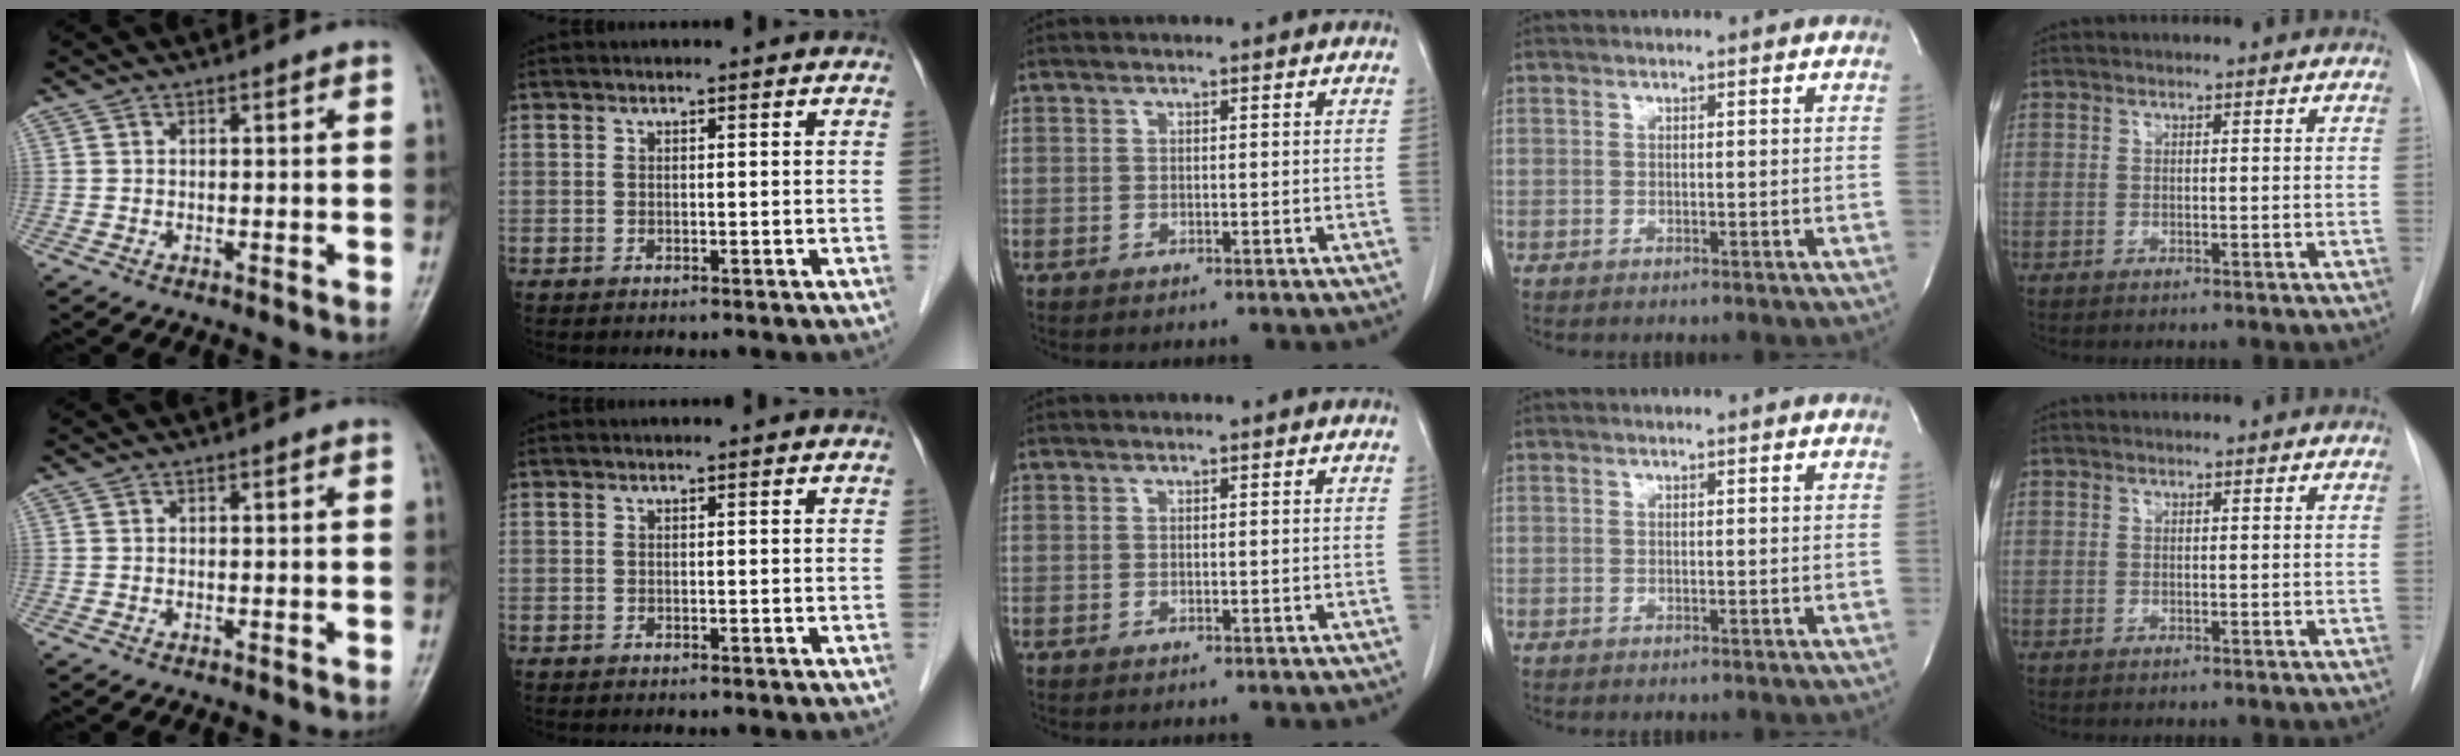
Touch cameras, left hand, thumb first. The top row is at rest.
{}